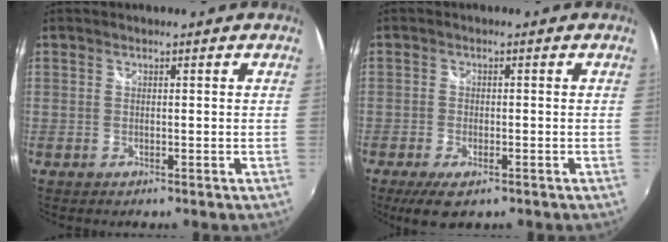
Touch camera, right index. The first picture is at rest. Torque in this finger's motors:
{"motor_torque": [0.19, -0.05, 0.07, 0.01]}